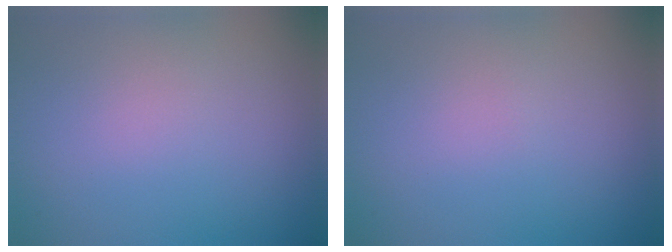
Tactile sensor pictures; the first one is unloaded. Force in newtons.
{"total": 0.0}